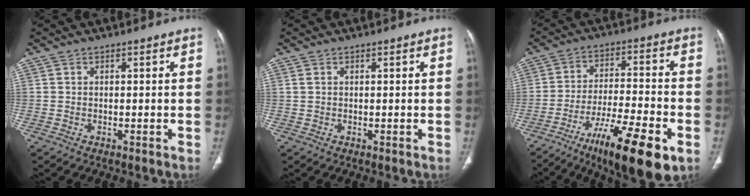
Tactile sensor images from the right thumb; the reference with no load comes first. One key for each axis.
{"total": 0.8, "fx": 0.4, "fy": 0.5, "fz": 0.5, "tx": -0.013, "ty": 0.010, "tz": 0.012}
{"total": 17.4, "fx": -9.0, "fy": 4.3, "fz": 14.2, "tx": -0.231, "ty": 0.035, "tz": -0.141}